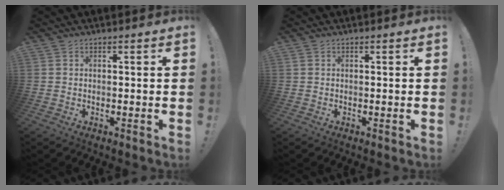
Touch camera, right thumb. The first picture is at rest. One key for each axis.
{"total": 0.0}